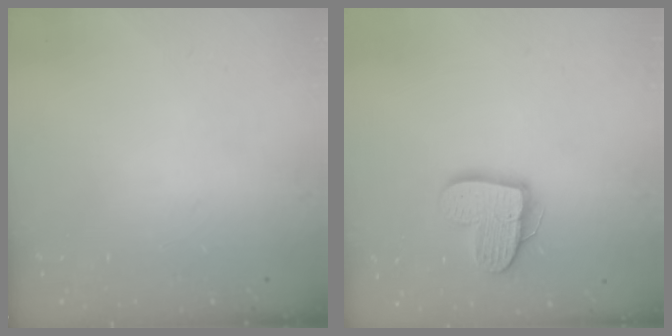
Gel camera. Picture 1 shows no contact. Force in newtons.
{"total": 13.4, "press": 13.4, "slide": 0.8}